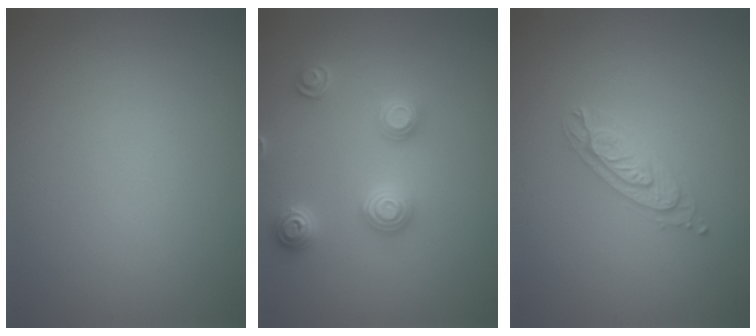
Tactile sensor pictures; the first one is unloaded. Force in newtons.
{"total": 2.9, "press": 2.9, "slide": 0.2}
{"total": 2.2, "press": 2.2, "slide": 0.3}